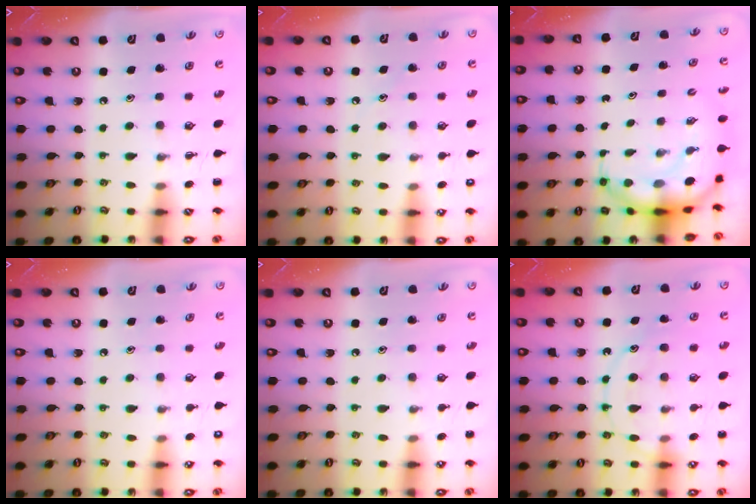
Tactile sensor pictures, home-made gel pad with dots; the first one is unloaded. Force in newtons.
{"total": 6.8, "press": 6.6, "slide": 1.9}
{"total": 8.0, "press": 7.6, "slide": 2.2}
{"total": 6.8, "press": 6.4, "slide": 2.1}
{"total": 5.6, "press": 5.3, "slide": 1.9}
{"total": 12.7, "press": 12.7, "slide": 0.8}